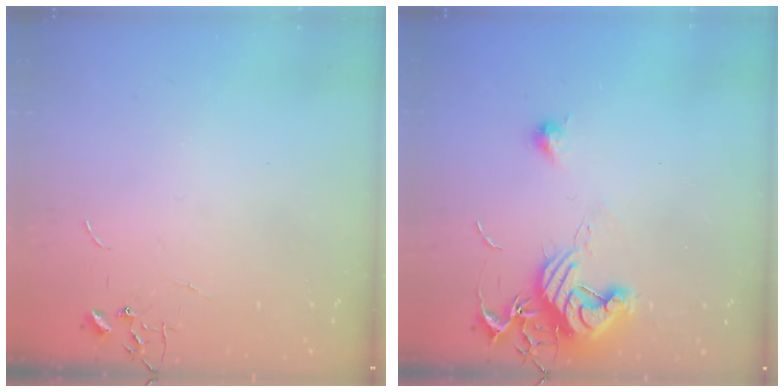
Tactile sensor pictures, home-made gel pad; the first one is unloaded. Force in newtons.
{"total": 14.2, "press": 14.2, "slide": 0.8}